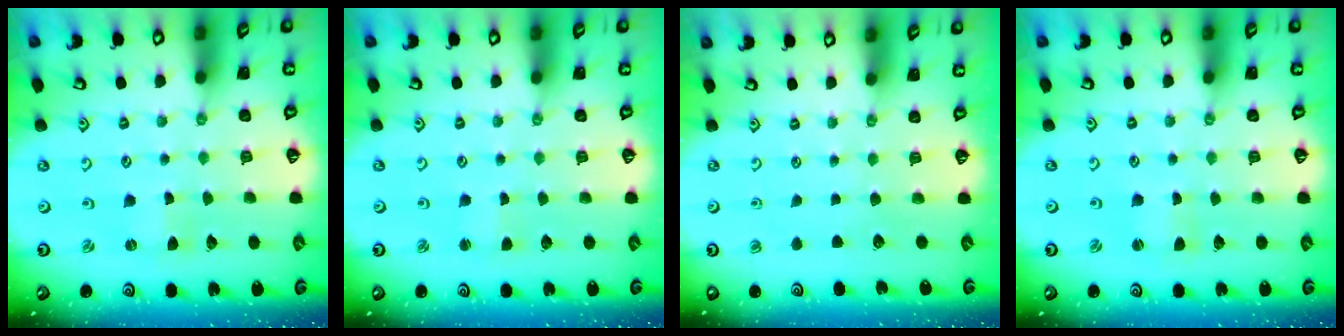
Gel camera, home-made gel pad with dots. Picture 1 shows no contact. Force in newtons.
{"total": 1.4, "press": 1.3, "slide": 0.3}
{"total": 0.0}
{"total": 0.6, "press": 0.5, "slide": 0.2}